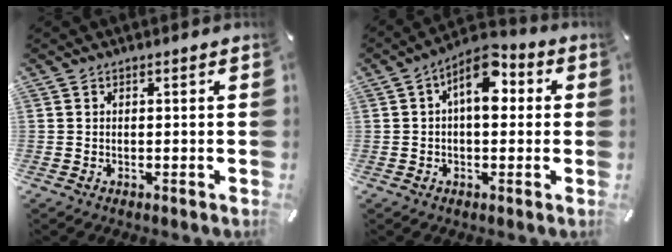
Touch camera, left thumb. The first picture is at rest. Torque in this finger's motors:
{"motor_torque": [0.23, 0.47, 0.45, -0.38, 0.27]}